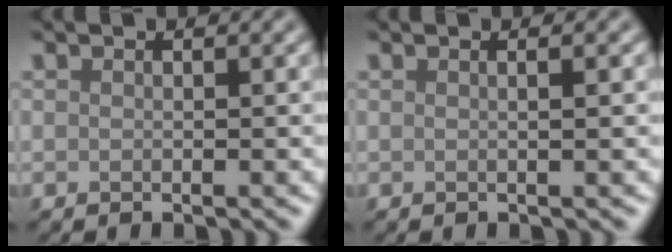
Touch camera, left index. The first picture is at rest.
{"total": 1.4, "force": [0.2, 0.5, 1.3], "torque": [-0.013, 0.003, -0.007]}